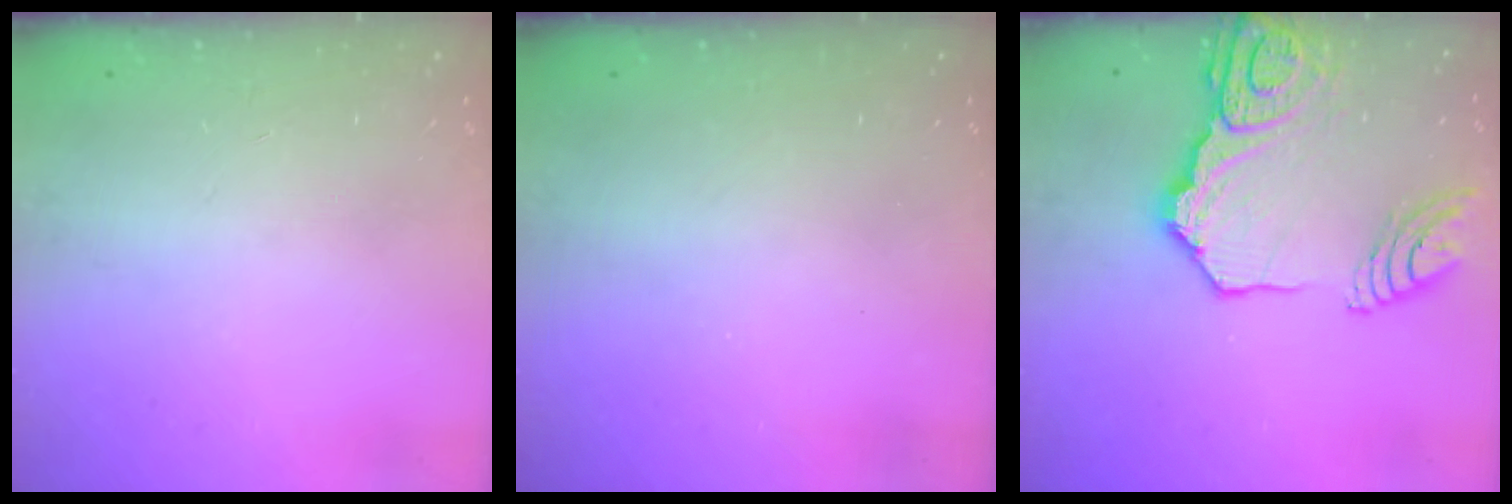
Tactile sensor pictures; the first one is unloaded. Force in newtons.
{"total": 0.0}
{"total": 20.3, "press": 20.1, "slide": 2.6}